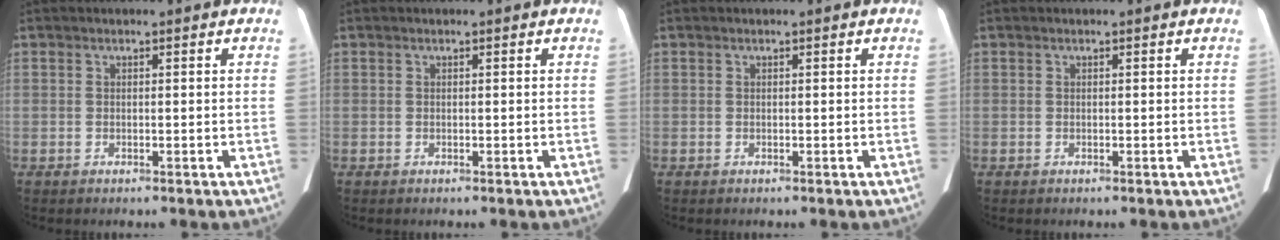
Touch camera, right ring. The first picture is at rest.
{"total": 0.0}
{"total": 0.0}
{"total": 0.0}